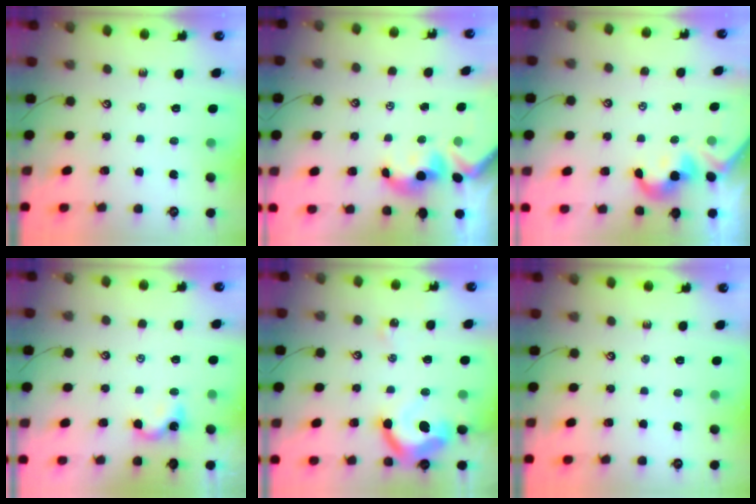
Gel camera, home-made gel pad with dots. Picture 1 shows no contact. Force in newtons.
{"total": 1.1, "press": 0.8, "slide": 0.7}
{"total": 2.1, "press": 2.1, "slide": 0.4}
{"total": 1.2, "press": 1.1, "slide": 0.2}
{"total": 12.3, "press": 12.3, "slide": 1.2}
{"total": 0.0}